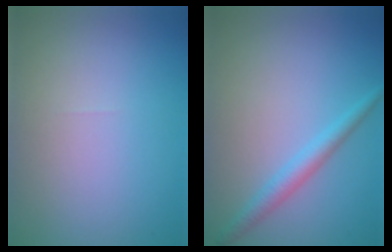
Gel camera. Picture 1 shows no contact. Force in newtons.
{"total": 2.2, "press": 2.2, "slide": 0.1}